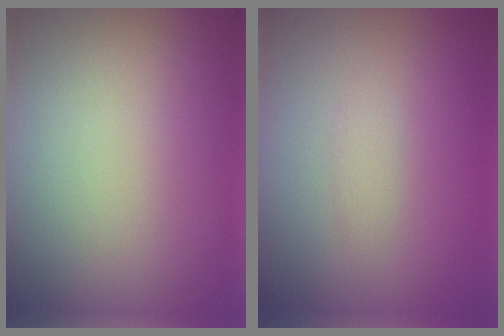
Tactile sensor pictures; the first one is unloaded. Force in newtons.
{"total": 0.9, "press": 0.9, "slide": 0.0}